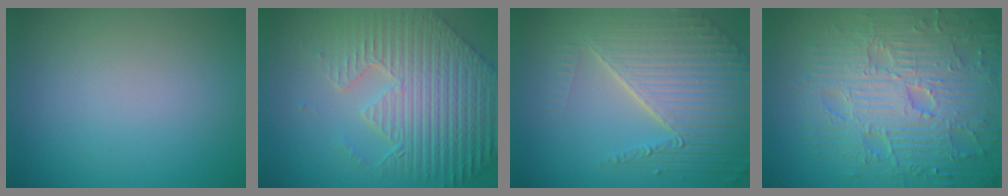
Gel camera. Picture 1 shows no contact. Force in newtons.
{"total": 9.3, "press": 6.4, "slide": 6.7}
{"total": 8.6, "press": 5.7, "slide": 6.5}
{"total": 9.5, "press": 6.9, "slide": 6.6}